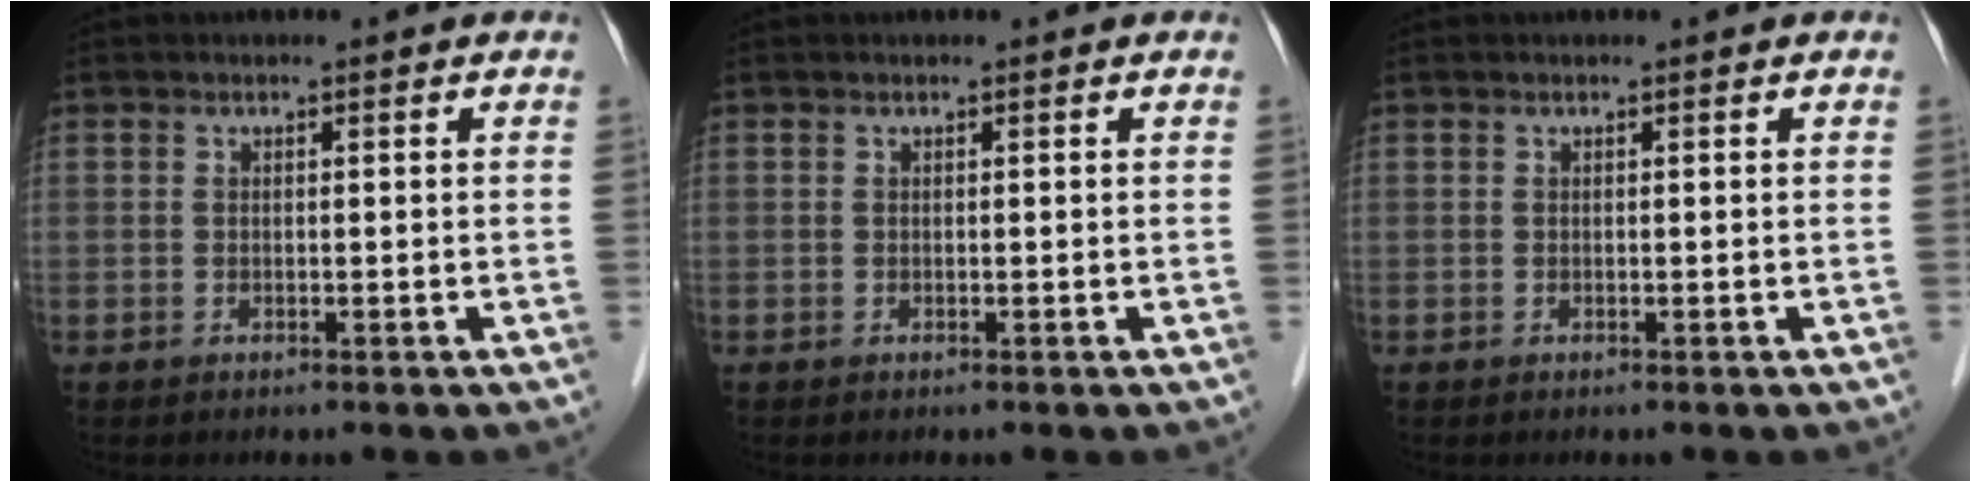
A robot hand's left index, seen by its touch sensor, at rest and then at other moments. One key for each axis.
{"total": 0.0}
{"total": 0.0}